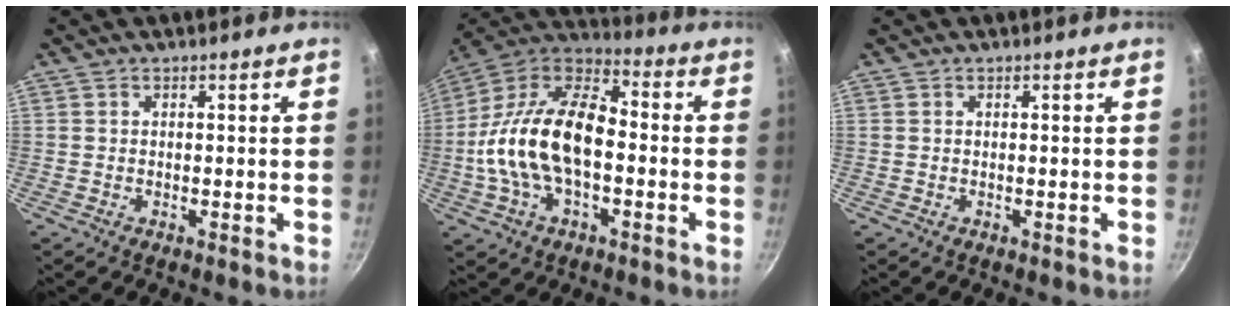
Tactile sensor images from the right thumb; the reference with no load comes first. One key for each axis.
{"total": 21.0, "fx": -2.6, "fy": 11.8, "fz": 17.1, "tx": -0.301, "ty": 0.044, "tz": -0.065}
{"total": 0.0}